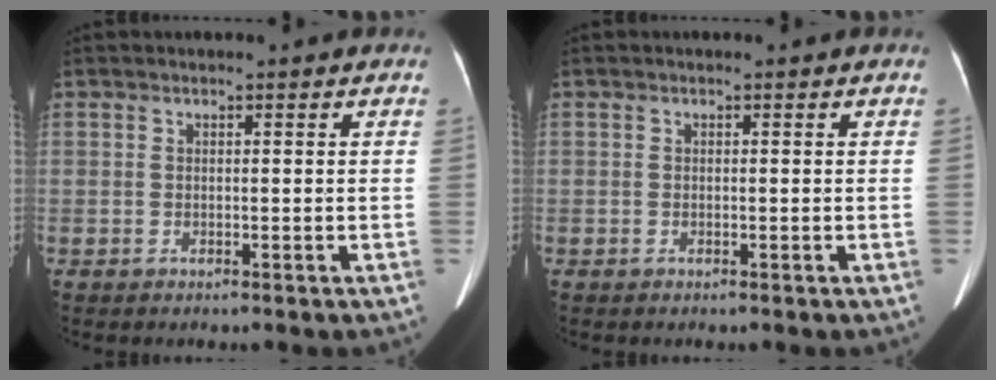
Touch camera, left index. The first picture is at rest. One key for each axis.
{"total": 0.0}